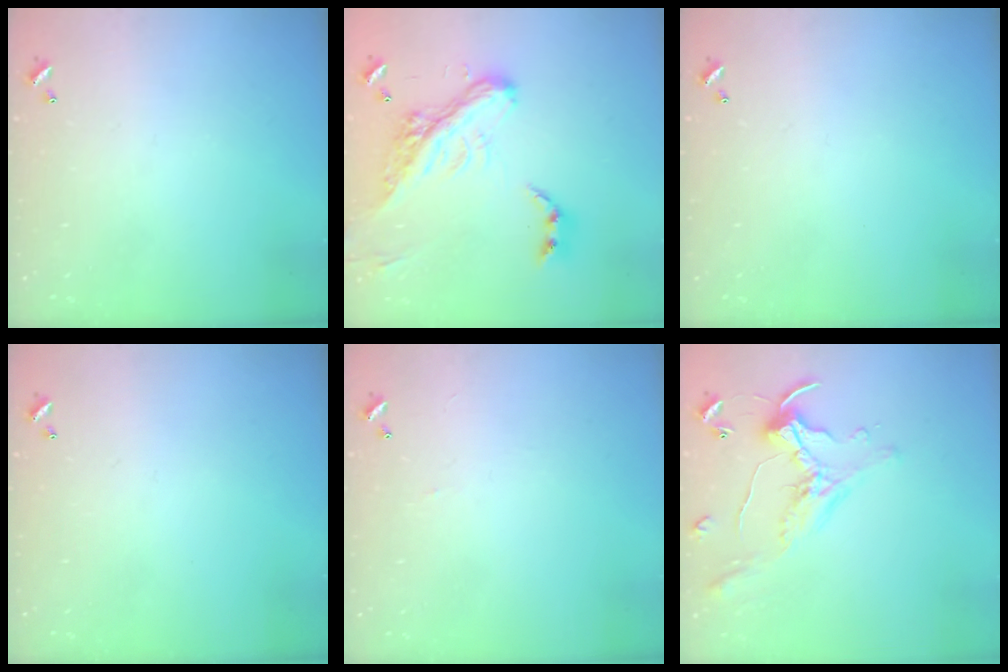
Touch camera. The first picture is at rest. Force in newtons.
{"total": 10.0, "press": 9.8, "slide": 2.0}
{"total": 0.0}
{"total": 0.0}
{"total": 0.5, "press": 0.3, "slide": 0.4}
{"total": 0.0}